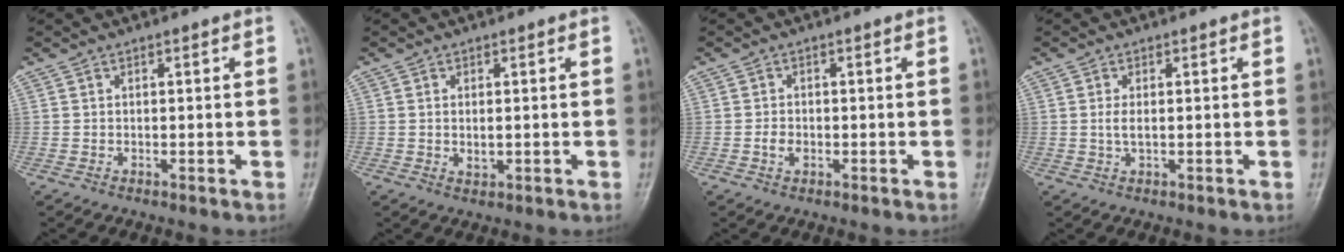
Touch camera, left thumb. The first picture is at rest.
{"total": 2.2, "force": [-0.2, 1.2, 1.9], "torque": [-0.035, -0.002, -0.001]}
{"total": 2.2, "force": [-0.7, 1.5, 1.4], "torque": [-0.025, 0.007, -0.014]}
{"total": 2.2, "force": [0.0, 0.8, 2.1], "torque": [-0.051, 0.003, 0.004]}